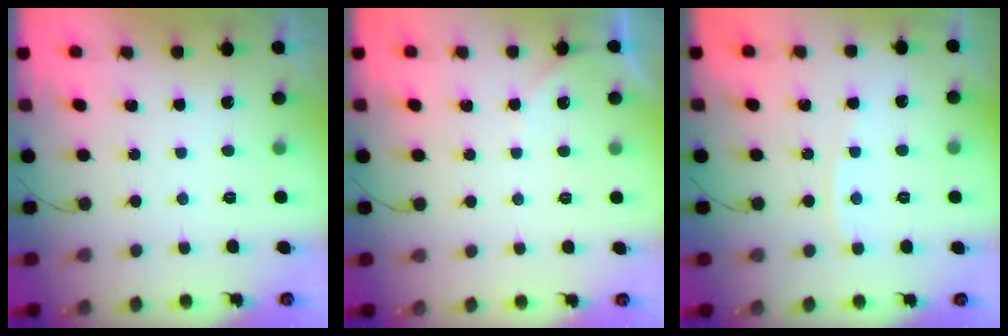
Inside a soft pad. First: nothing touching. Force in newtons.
{"total": 3.1, "press": 3.1, "slide": 0.3}
{"total": 4.0, "press": 4.0, "slide": 0.5}